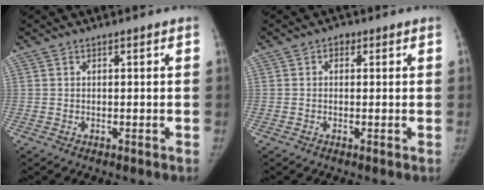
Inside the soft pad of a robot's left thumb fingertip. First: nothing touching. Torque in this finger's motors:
{"motor_torque": [0.27, 0.22, 0.41, 0.03, 0.06]}